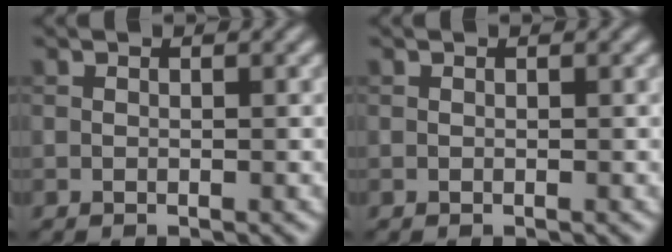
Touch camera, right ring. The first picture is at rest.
{"total": 0.0}